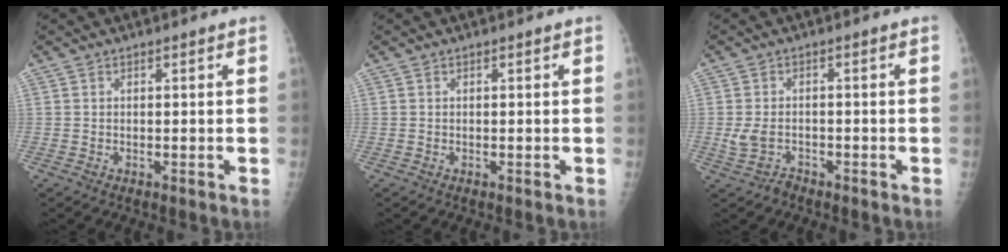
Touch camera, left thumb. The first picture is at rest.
{"total": 0.0}
{"total": 3.1, "force": [-1.5, 2.1, 1.7], "torque": [-0.042, 0.013, -0.024]}